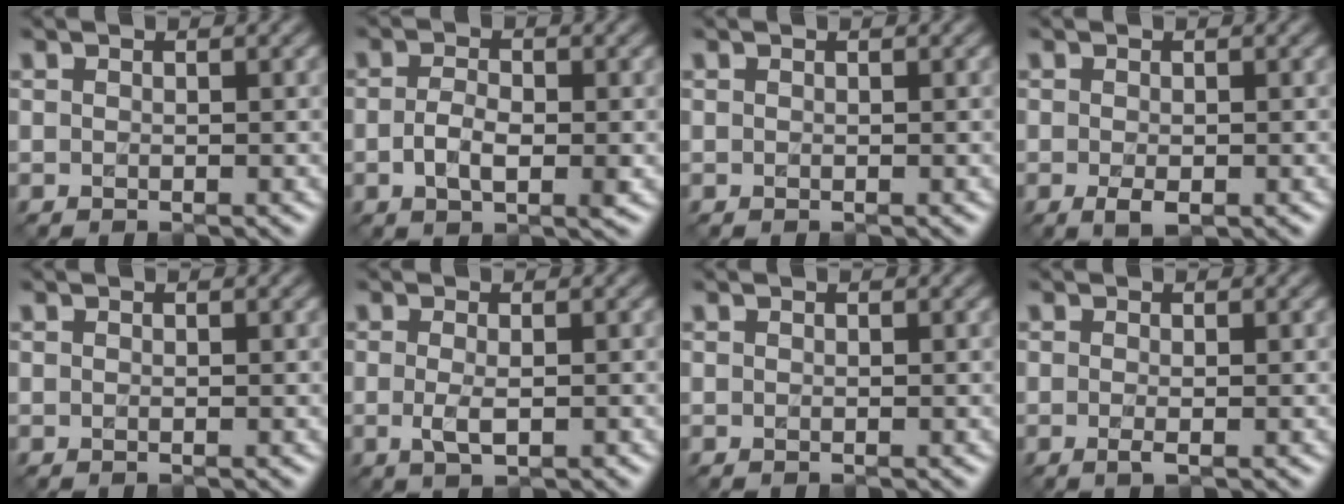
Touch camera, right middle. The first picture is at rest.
{"total": 2.7, "force": [-0.9, 1.3, 2.2], "torque": [-0.044, -0.008, -0.018]}
{"total": 0.0}
{"total": 1.7, "force": [-0.9, 0.6, 1.4], "torque": [-0.026, -0.008, -0.011]}
{"total": 0.0}
{"total": 1.7, "force": [-0.6, 0.4, 1.6], "torque": [-0.032, -0.008, -0.008]}
{"total": 0.0}
{"total": 0.9, "force": [-0.5, 0.1, 0.7], "torque": [-0.015, -0.005, -0.008]}